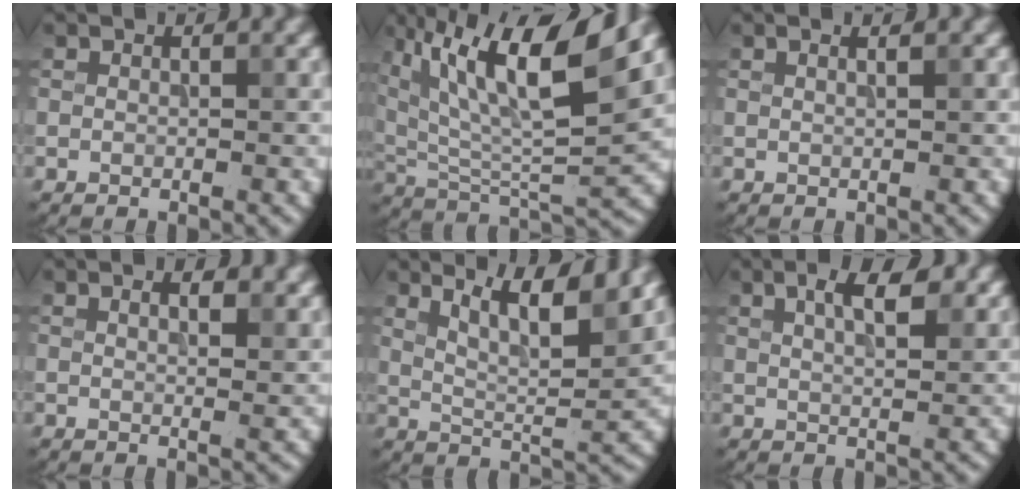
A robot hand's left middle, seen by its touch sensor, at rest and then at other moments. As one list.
[{"total": 12.2, "force": [5.8, 3.5, 10.1], "torque": [-0.183, 0.007, 0.106]}, {"total": 1.8, "force": [0.9, 0.8, 1.3], "torque": [0.002, -0.001, -0.007]}, {"total": 3.2, "force": [1.7, 1.2, 2.5], "torque": [-0.025, 0.004, 0.017]}, {"total": 7.3, "force": [4.3, 1.7, 5.6], "torque": [-0.087, 0.000, 0.074]}, {"total": 4.9, "force": [2.5, 1.8, 3.8], "torque": [-0.056, 0.009, 0.031]}]